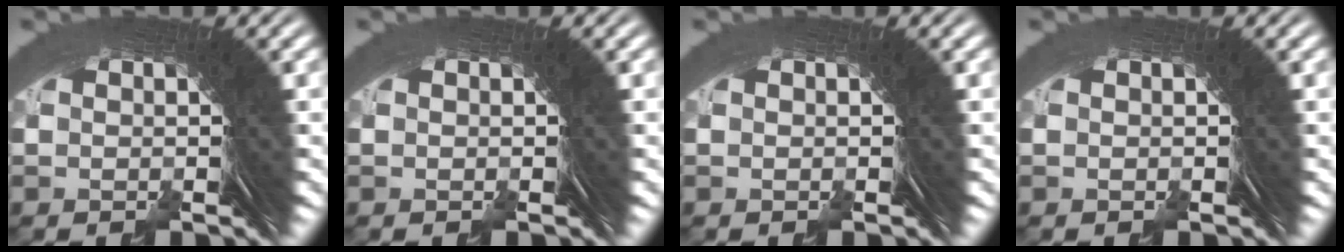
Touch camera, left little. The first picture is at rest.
{"total": 0.0}
{"total": 0.0}
{"total": 0.0}